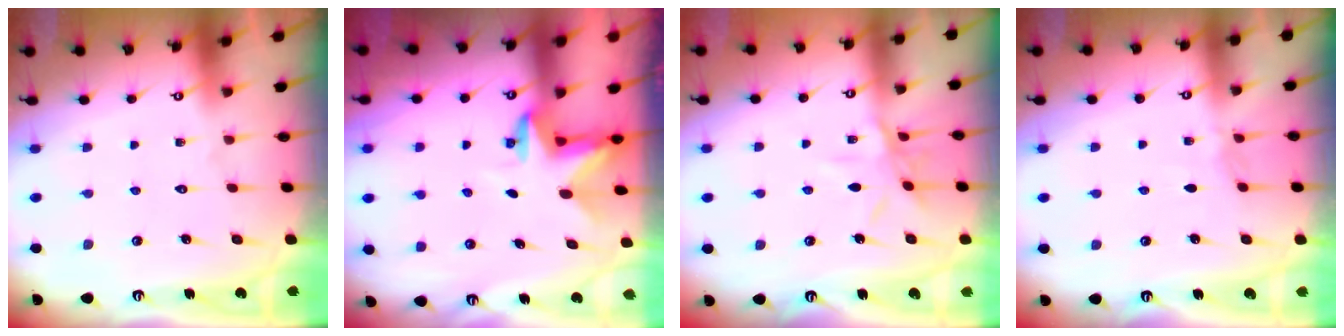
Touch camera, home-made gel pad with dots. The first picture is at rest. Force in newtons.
{"total": 2.9, "press": 2.9, "slide": 0.1}
{"total": 8.5, "press": 8.5, "slide": 0.5}
{"total": 2.9, "press": 2.9, "slide": 0.5}